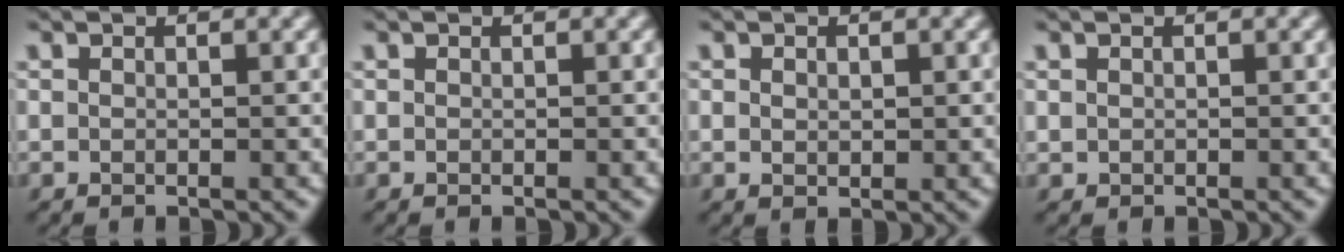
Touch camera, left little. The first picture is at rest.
{"total": 0.0}
{"total": 1.0, "force": [0.1, 0.6, 0.7], "torque": [-0.016, -0.002, 0.004]}
{"total": 0.0}